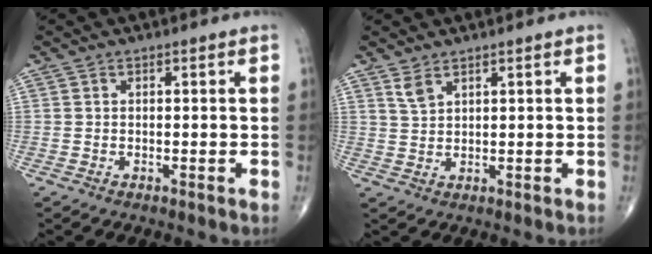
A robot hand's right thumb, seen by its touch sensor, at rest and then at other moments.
{"total": 2.5, "force": [1.8, 1.0, 1.4], "torque": [-0.028, -0.006, 0.044]}